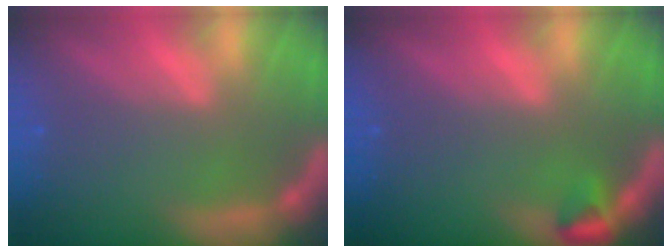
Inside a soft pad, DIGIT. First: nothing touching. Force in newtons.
{"total": 1.5}